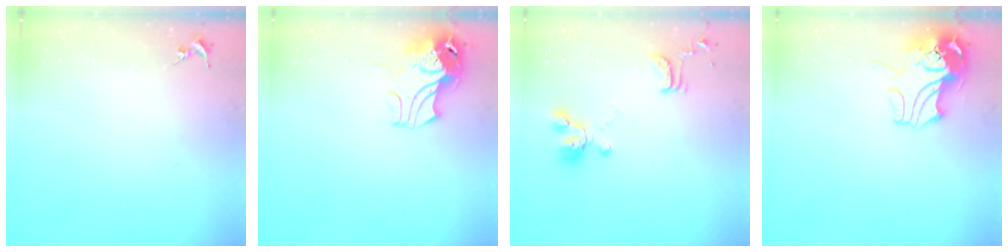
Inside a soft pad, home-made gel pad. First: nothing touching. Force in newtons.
{"total": 9.7, "press": 9.6, "slide": 1.4}
{"total": 14.3, "press": 14.3, "slide": 1.3}
{"total": 10.8, "press": 10.6, "slide": 1.6}